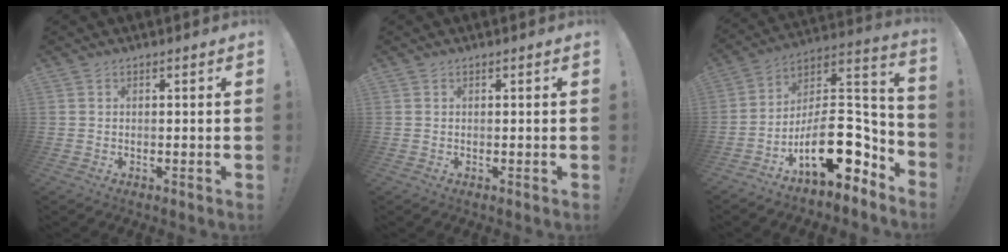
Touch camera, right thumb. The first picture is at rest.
{"total": 0.0}
{"total": 20.6, "force": [-7.2, 10.9, 16.0], "torque": [-0.247, 0.038, -0.107]}